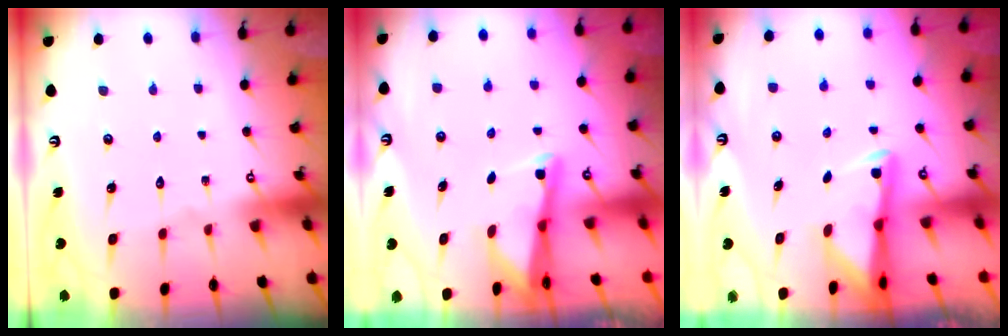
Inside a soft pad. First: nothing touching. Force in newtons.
{"total": 2.5, "press": 2.5, "slide": 0.3}
{"total": 2.9, "press": 2.8, "slide": 0.4}